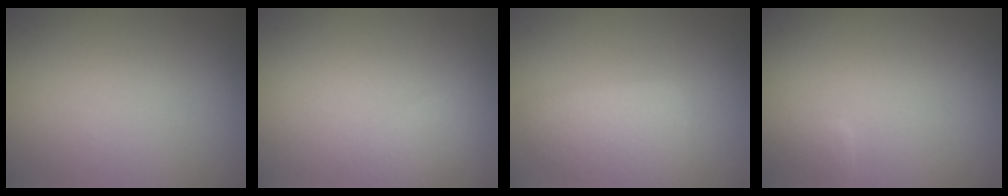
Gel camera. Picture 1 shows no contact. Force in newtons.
{"total": 1.6, "press": 1.6, "slide": 0.0}
{"total": 3.2, "press": 3.2, "slide": 0.1}
{"total": 0.8, "press": 0.8, "slide": 0.1}